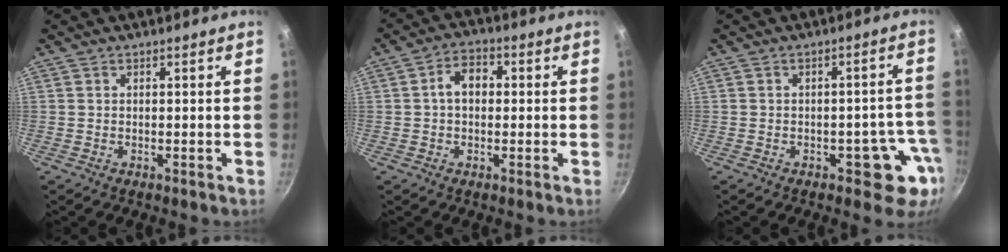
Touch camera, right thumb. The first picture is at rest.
{"total": 5.8, "force": [0.5, 4.1, 4.1], "torque": [-0.043, 0.017, -0.001]}
{"total": 7.5, "force": [-3.2, 4.4, 5.2], "torque": [-0.003, 0.033, -0.032]}